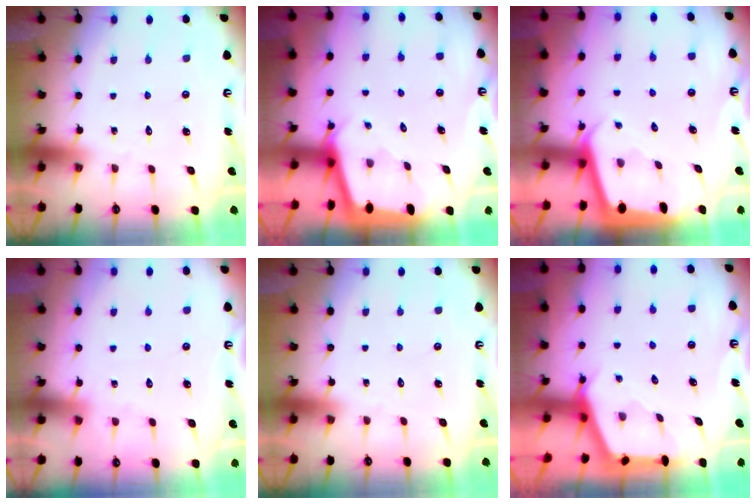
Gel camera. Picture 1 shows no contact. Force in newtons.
{"total": 1.9, "press": 1.9, "slide": 0.1}
{"total": 1.9, "press": 1.9, "slide": 0.2}
{"total": 4.6, "press": 4.5, "slide": 0.6}
{"total": 0.0}
{"total": 2.8, "press": 2.8, "slide": 0.4}